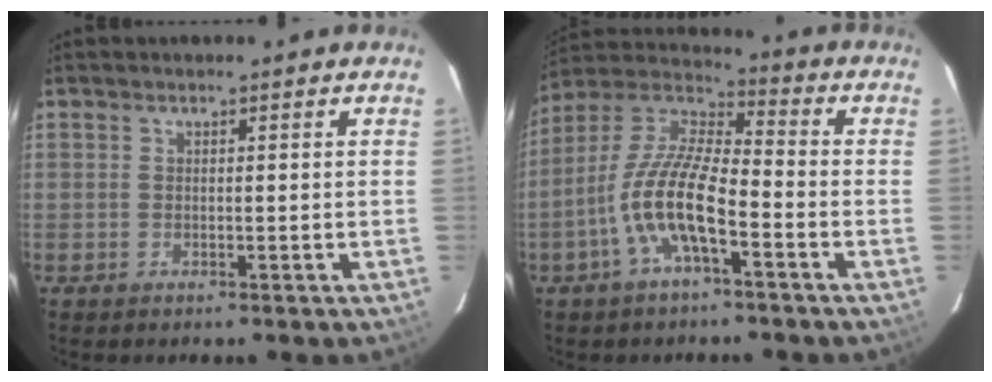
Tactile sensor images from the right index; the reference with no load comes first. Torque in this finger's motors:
{"motor_torque": [1.31, -0.83, 0.85, 0.21]}